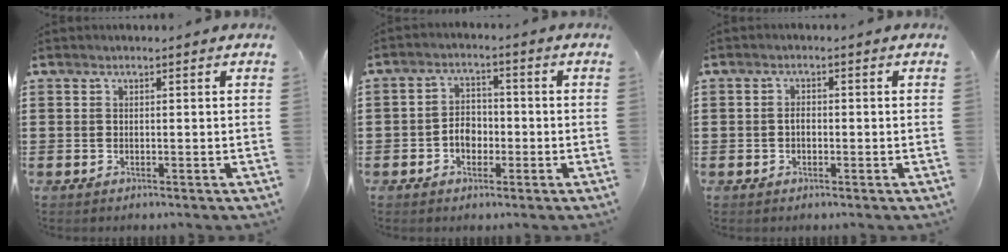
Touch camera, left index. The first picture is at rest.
{"total": 3.9, "force": [-1.3, 2.8, 2.3], "torque": [-0.048, 0.007, -0.027]}
{"total": 1.7, "force": [-0.3, 1.0, 1.4], "torque": [-0.027, 0.003, -0.005]}